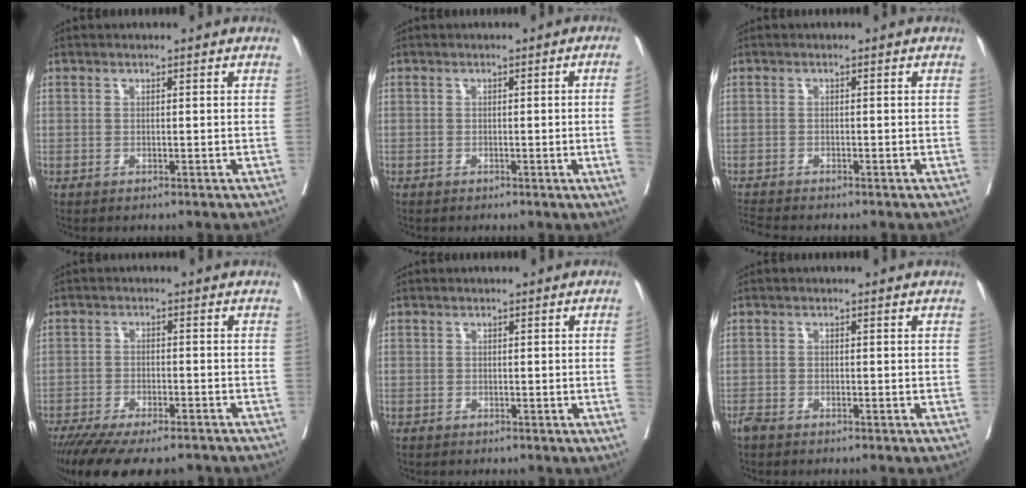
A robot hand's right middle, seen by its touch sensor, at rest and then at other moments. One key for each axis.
{"total": 3.1, "fx": -0.5, "fy": -1.2, "fz": 2.9, "tx": -0.036, "ty": -0.005, "tz": -0.006}
{"total": 2.7, "fx": -2.6, "fy": -0.2, "fz": 0.4, "tx": -0.010, "ty": -0.014, "tz": -0.048}
{"total": 13.2, "fx": -10.9, "fy": 4.1, "fz": 6.3, "tx": -0.113, "ty": -0.014, "tz": -0.162}
{"total": 1.4, "fx": -0.3, "fy": -0.5, "fz": 1.2, "tx": -0.013, "ty": -0.001, "tz": -0.005}
{"total": 1.4, "fx": -1.2, "fy": 0.3, "fz": 0.6, "tx": -0.020, "ty": -0.004, "tz": -0.026}